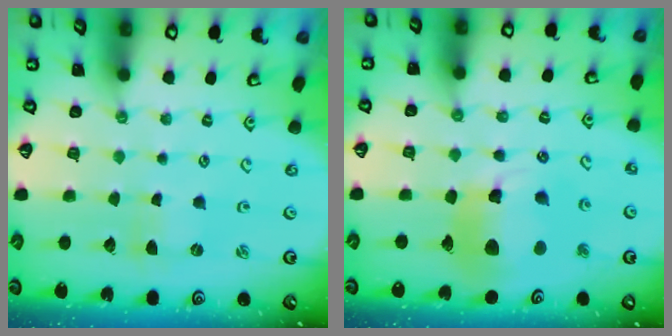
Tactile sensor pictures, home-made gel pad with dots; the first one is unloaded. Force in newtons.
{"total": 16.1, "press": 16.0, "slide": 1.8}